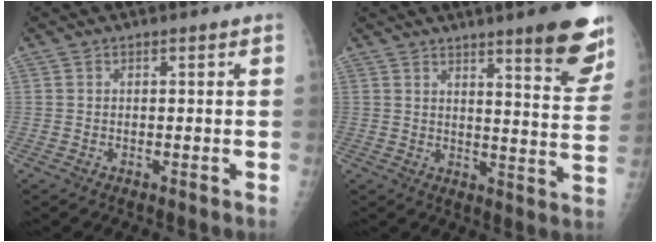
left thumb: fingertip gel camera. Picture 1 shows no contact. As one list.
[{"total": 12.7, "force": [8.5, 2.0, 9.3], "torque": [-0.091, -0.056, 0.110]}]